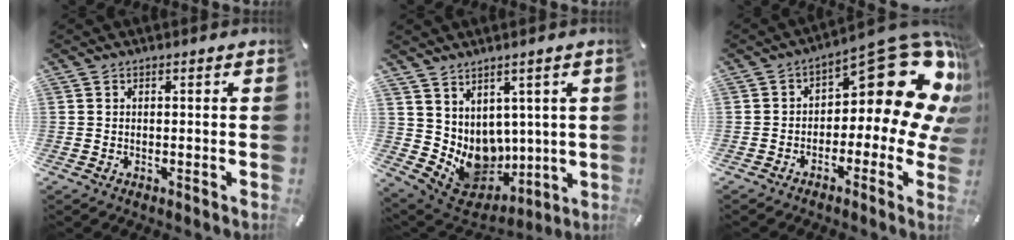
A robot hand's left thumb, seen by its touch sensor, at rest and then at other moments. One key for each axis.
{"total": 9.1, "fx": 2.9, "fy": 8.3, "fz": 2.1, "tx": -0.057, "ty": -0.055, "tz": 0.073}
{"total": 17.5, "fx": 8.3, "fy": 8.3, "fz": 13.0, "tx": -0.154, "ty": -0.066, "tz": 0.135}